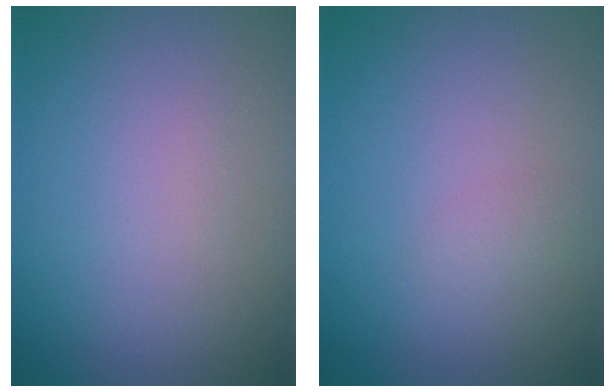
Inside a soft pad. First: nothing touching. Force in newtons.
{"total": 0.8, "press": 0.8, "slide": 0.0}